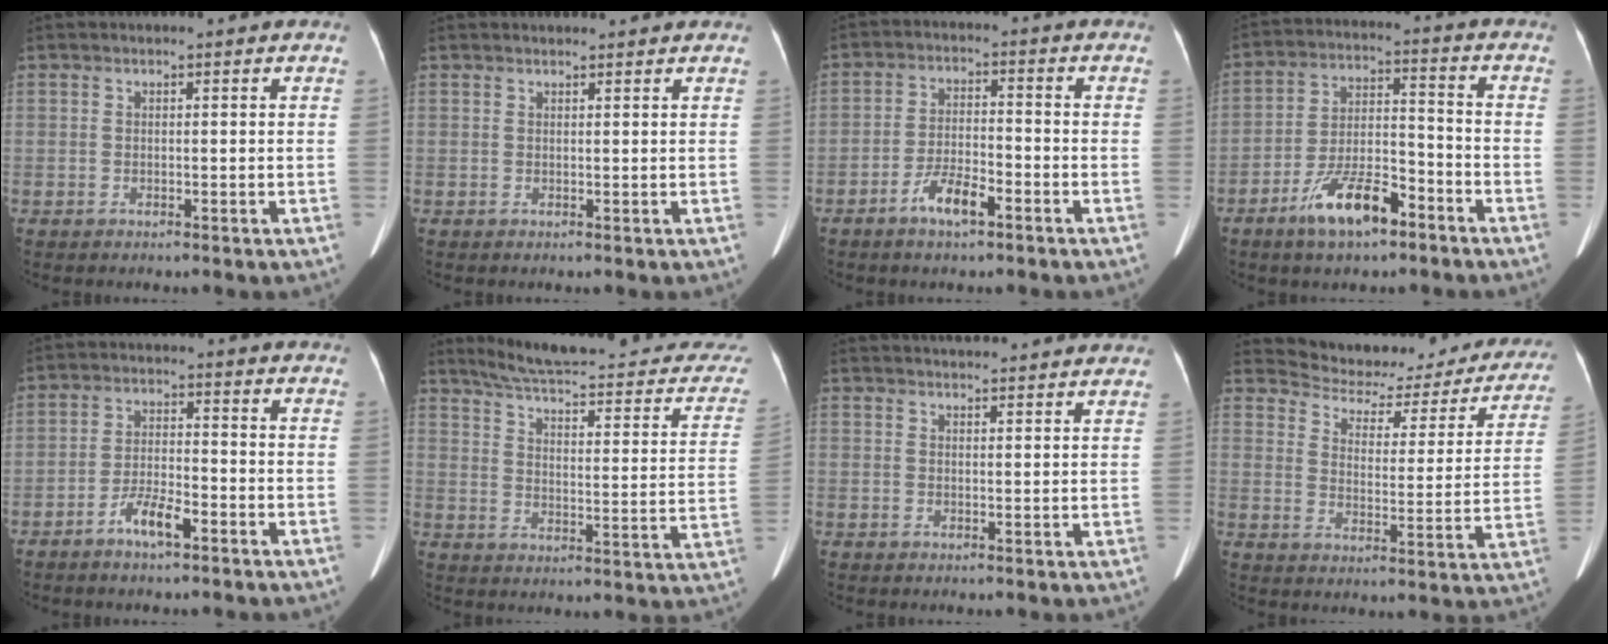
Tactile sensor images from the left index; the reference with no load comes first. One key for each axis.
{"total": 4.0, "fx": 3.9, "fy": 0.4, "fz": 0.9, "tx": -0.011, "ty": 0.026, "tz": 0.046}
{"total": 5.5, "fx": -3.4, "fy": 1.4, "fz": 4.1, "tx": -0.084, "ty": 0.000, "tz": -0.061}
{"total": 10.4, "fx": -6.6, "fy": 3.4, "fz": 7.3, "tx": -0.142, "ty": 0.004, "tz": -0.117}
{"total": 4.9, "fx": -3.1, "fy": 1.1, "fz": 3.7, "tx": -0.076, "ty": 0.002, "tz": -0.058}
{"total": 25.9, "fx": 23.9, "fy": 3.6, "fz": 9.3, "tx": -0.124, "ty": -0.074, "tz": 0.288}
{"total": 10.9, "fx": 10.4, "fy": 0.9, "fz": 3.3, "tx": -0.042, "ty": 0.024, "tz": 0.121}
{"total": 22.1, "fx": 20.5, "fy": 6.0, "fz": 5.6, "tx": -0.065, "ty": -0.039, "tz": 0.247}